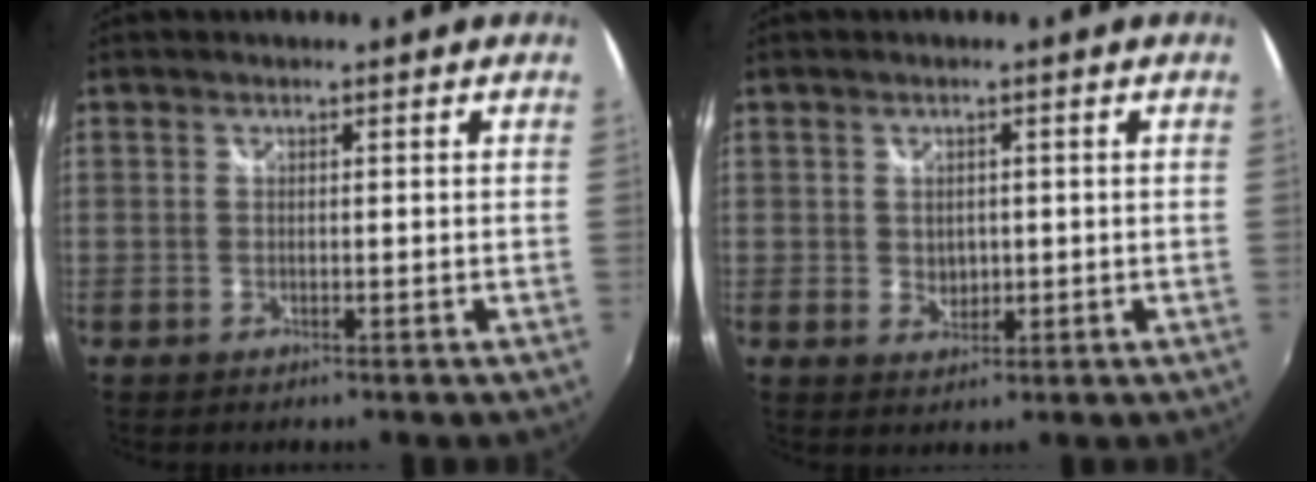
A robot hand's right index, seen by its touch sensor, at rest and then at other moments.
{"total": 2.9, "force": [0.0, 2.4, 1.6], "torque": [-0.025, -0.001, 0.001]}